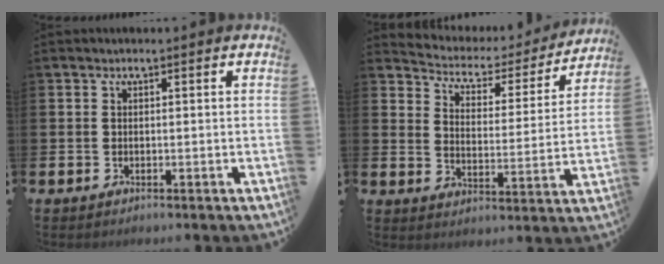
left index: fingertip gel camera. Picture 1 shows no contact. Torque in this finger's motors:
{"motor_torque": [0.84, -1.30, 0.05, -0.03]}